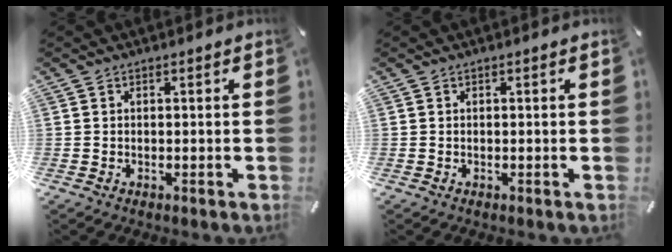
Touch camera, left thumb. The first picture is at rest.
{"total": 0.0}